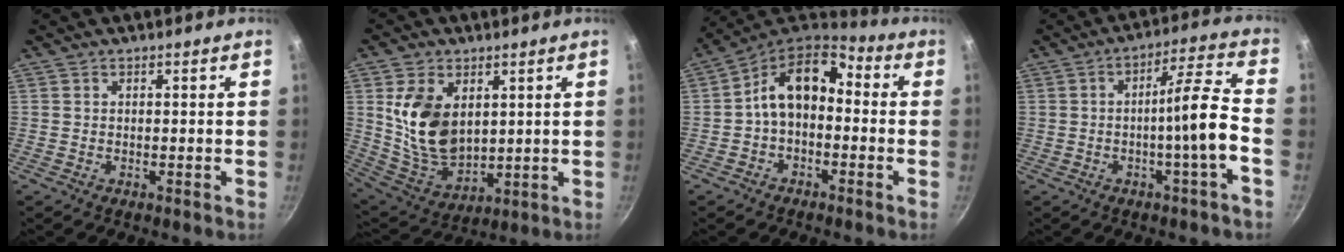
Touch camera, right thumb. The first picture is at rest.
{"total": 14.5, "force": [3.3, 9.6, 10.3], "torque": [-0.168, -0.034, 0.081]}
{"total": 12.7, "force": [-0.2, 8.5, 9.5], "torque": [-0.143, 0.052, -0.023]}
{"total": 10.3, "force": [-2.8, 0.0, 9.9], "torque": [-0.150, 0.040, -0.044]}